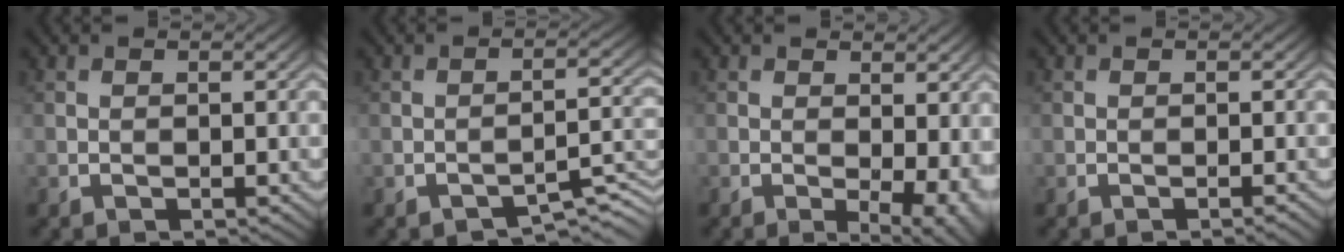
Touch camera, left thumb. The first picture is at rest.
{"total": 3.6, "force": [-3.1, 0.5, 1.7], "torque": [-0.020, 0.012, -0.046]}
{"total": 5.1, "force": [-0.7, 2.2, 4.5], "torque": [-0.060, -0.006, -0.006]}
{"total": 0.9, "force": [-0.5, 0.0, 0.7], "torque": [-0.008, 0.002, -0.014]}